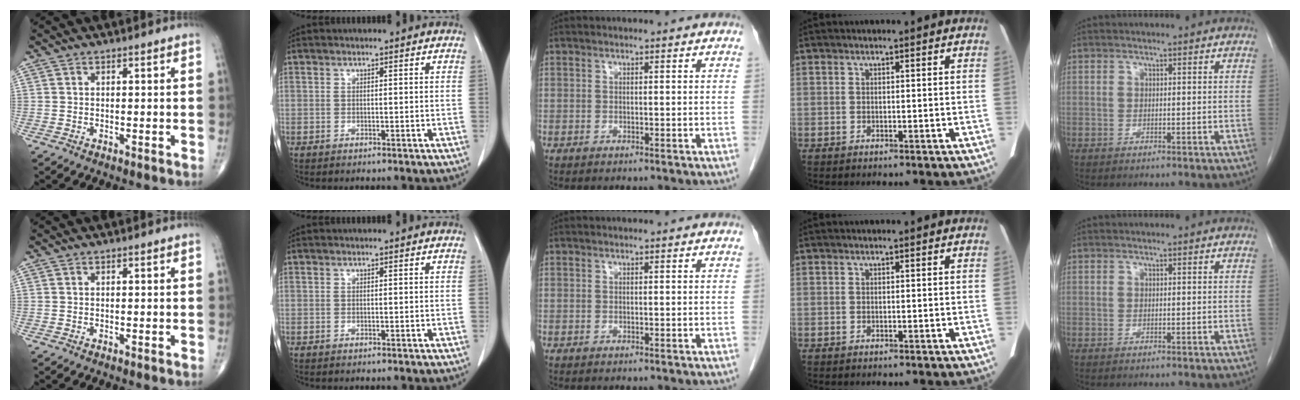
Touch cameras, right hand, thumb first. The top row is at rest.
{}